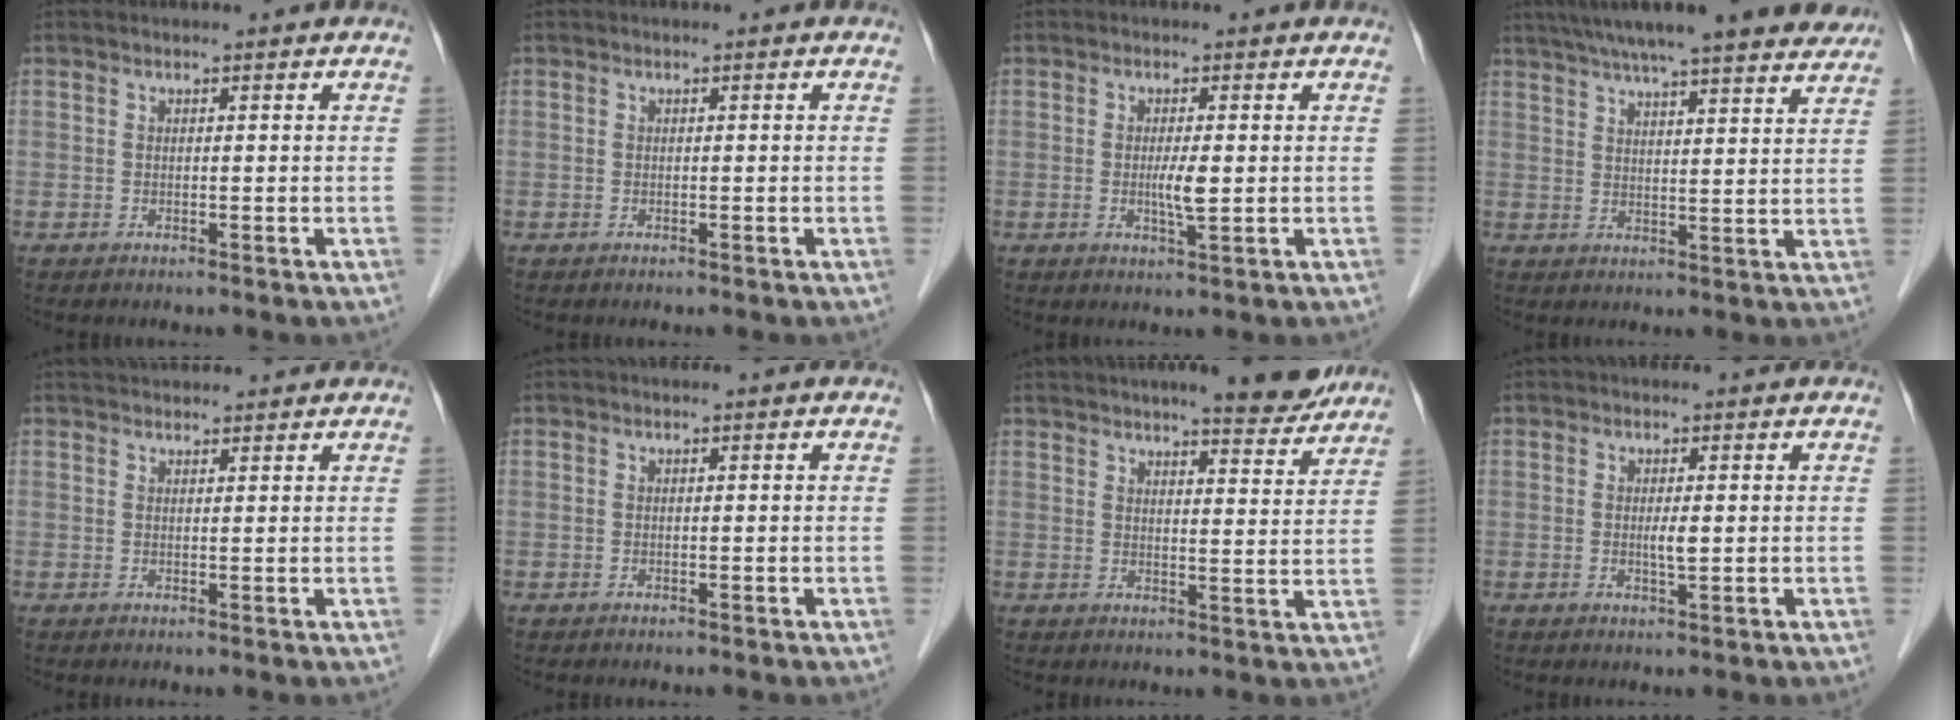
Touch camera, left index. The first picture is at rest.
{"total": 0.0}
{"total": 2.8, "force": [0.1, 0.2, 2.8], "torque": [-0.054, -0.004, 0.003]}
{"total": 21.4, "force": [18.3, 2.6, 10.8], "torque": [-0.171, 0.031, 0.243]}
{"total": 6.0, "force": [5.8, 1.1, 1.3], "torque": [-0.016, 0.038, 0.077]}
{"total": 0.0}
{"total": 9.4, "force": [8.2, 0.9, 4.4], "torque": [-0.057, -0.003, 0.102]}
{"total": 1.6, "force": [0.2, 0.1, 1.6], "torque": [-0.032, -0.002, 0.005]}